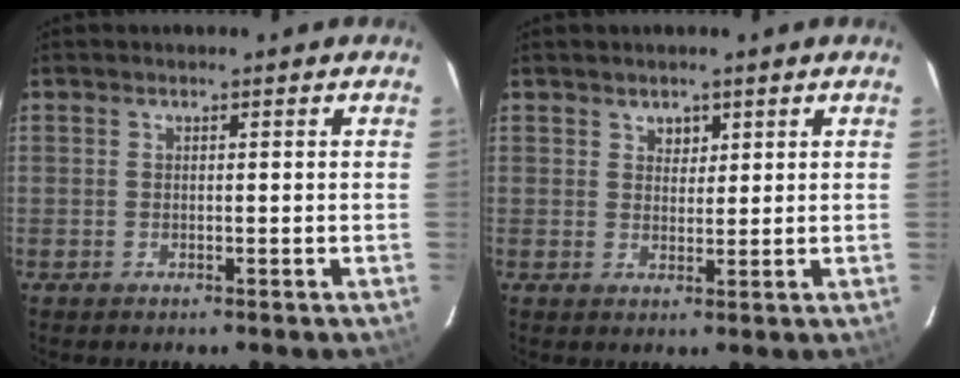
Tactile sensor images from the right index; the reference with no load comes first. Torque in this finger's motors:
{"motor_torque": [-0.14, -0.05, -0.01, 0.00]}